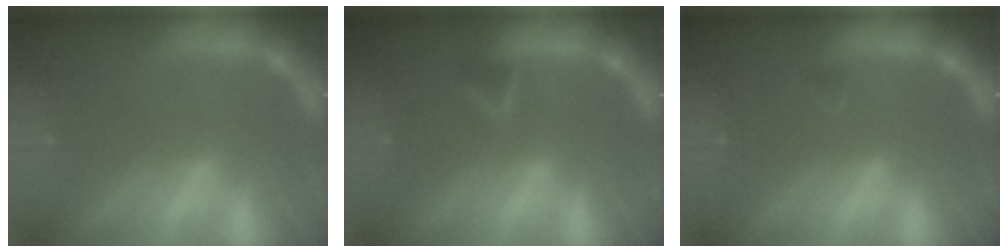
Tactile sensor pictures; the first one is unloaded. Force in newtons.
{"total": 1.9}
{"total": 0.9}